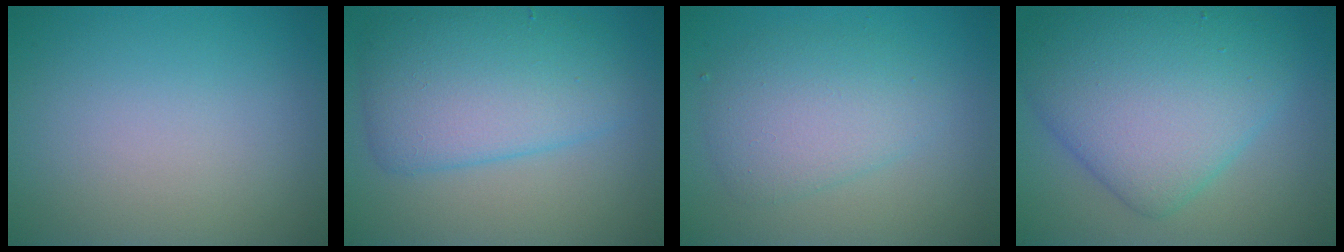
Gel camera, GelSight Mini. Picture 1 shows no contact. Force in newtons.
{"total": 6.6, "press": 6.6, "slide": 0.2}
{"total": 3.8, "press": 3.8, "slide": 0.1}
{"total": 8.8, "press": 8.8, "slide": 0.3}